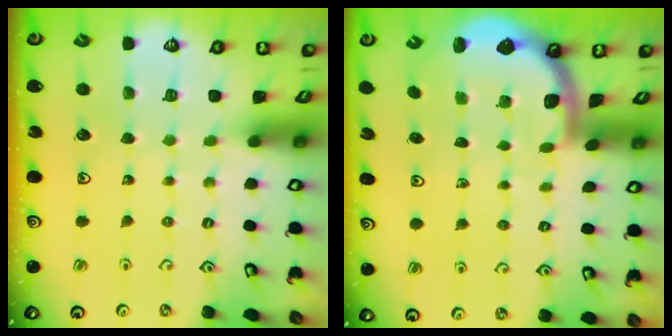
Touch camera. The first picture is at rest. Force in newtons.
{"total": 1.6, "press": 1.6, "slide": 0.1}